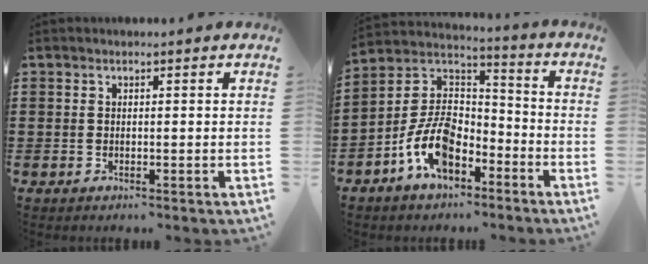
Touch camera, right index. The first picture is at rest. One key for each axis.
{"total": 10.5, "fx": -5.4, "fy": 6.2, "fz": 6.5, "tx": -0.165, "ty": 0.006, "tz": -0.110}